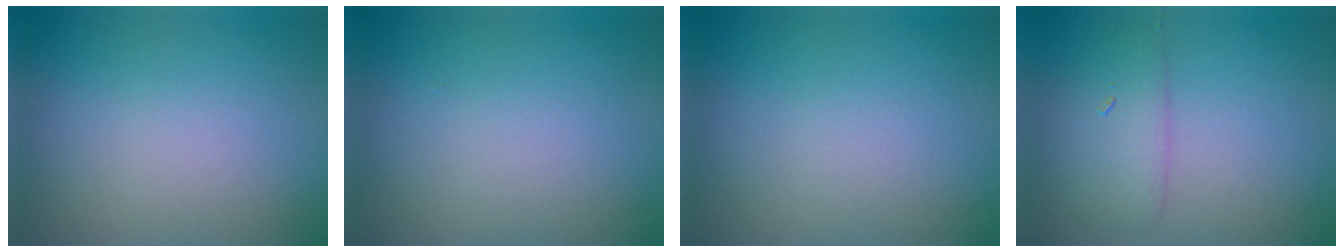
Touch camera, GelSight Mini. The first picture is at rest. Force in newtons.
{"total": 0.0}
{"total": 0.0}
{"total": 3.0, "press": 3.0, "slide": 0.1}